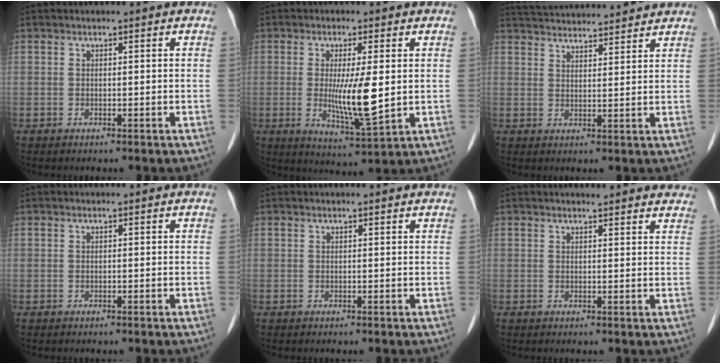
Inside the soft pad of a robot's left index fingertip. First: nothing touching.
{"total": 8.1, "force": [0.2, 1.2, 8.0], "torque": [-0.144, -0.020, 0.006]}
{"total": 15.2, "force": [14.4, 1.8, 4.2], "torque": [-0.076, 0.040, 0.211]}
{"total": 0.0}
{"total": 2.1, "force": [1.9, 0.2, 0.9], "torque": [-0.012, 0.013, 0.019]}
{"total": 11.1, "force": [10.4, 2.2, 3.3], "torque": [-0.014, 0.004, 0.100]}